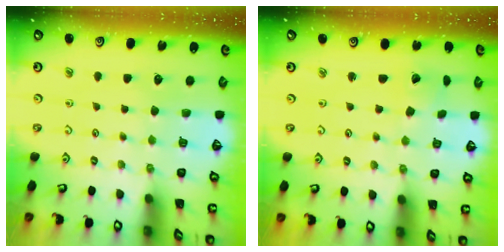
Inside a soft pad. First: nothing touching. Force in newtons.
{"total": 2.6, "press": 2.6, "slide": 0.1}